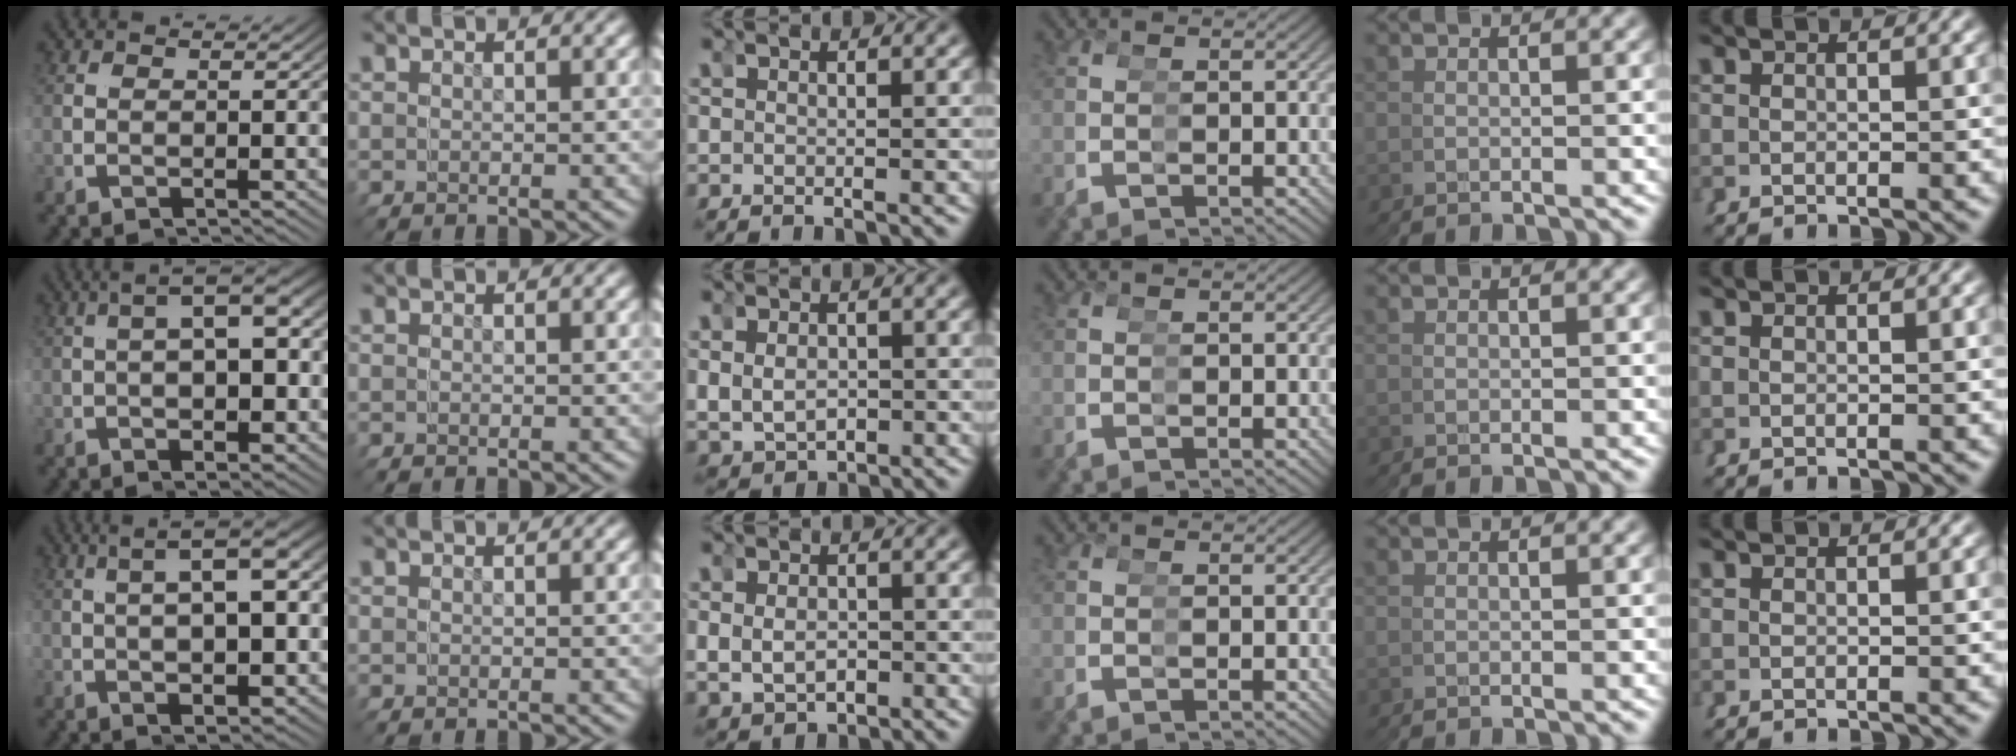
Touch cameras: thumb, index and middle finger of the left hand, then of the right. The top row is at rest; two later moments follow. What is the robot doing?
{"motion": "grasp_and_lifting", "object": "bandage"}